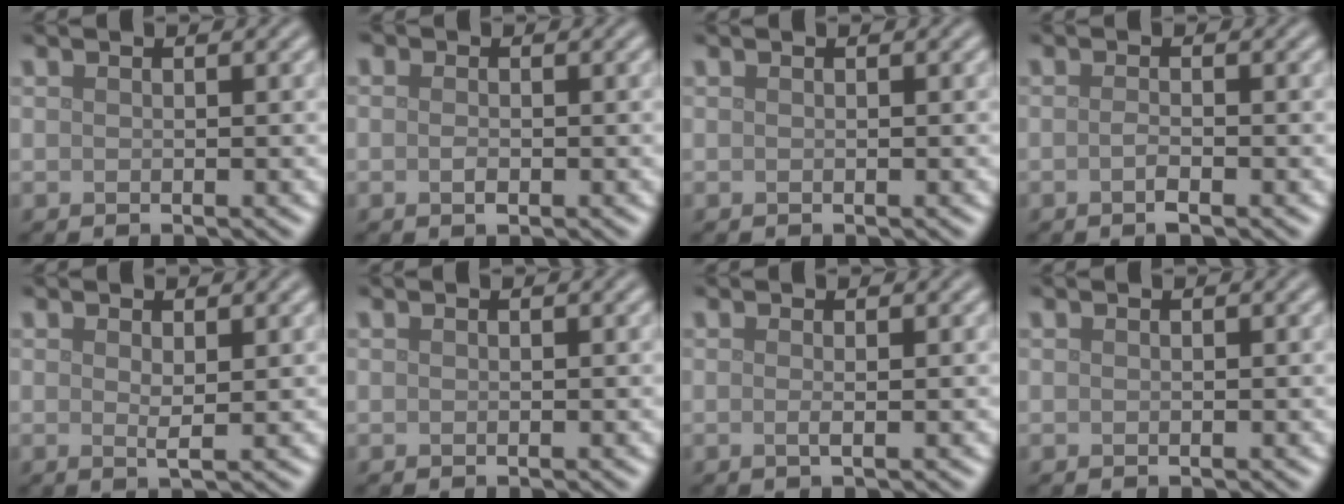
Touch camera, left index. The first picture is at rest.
{"total": 1.1, "force": [-0.2, 0.7, 0.8], "torque": [-0.017, 0.000, -0.006]}
{"total": 0.0}
{"total": 1.3, "force": [-0.6, 0.3, 1.2], "torque": [-0.022, -0.001, -0.013]}
{"total": 1.1, "force": [0.4, 0.2, 1.0], "torque": [-0.019, -0.003, 0.005]}
{"total": 0.0}
{"total": 1.0, "force": [-0.1, 0.3, 1.0], "torque": [-0.014, -0.002, -0.005]}
{"total": 0.0}